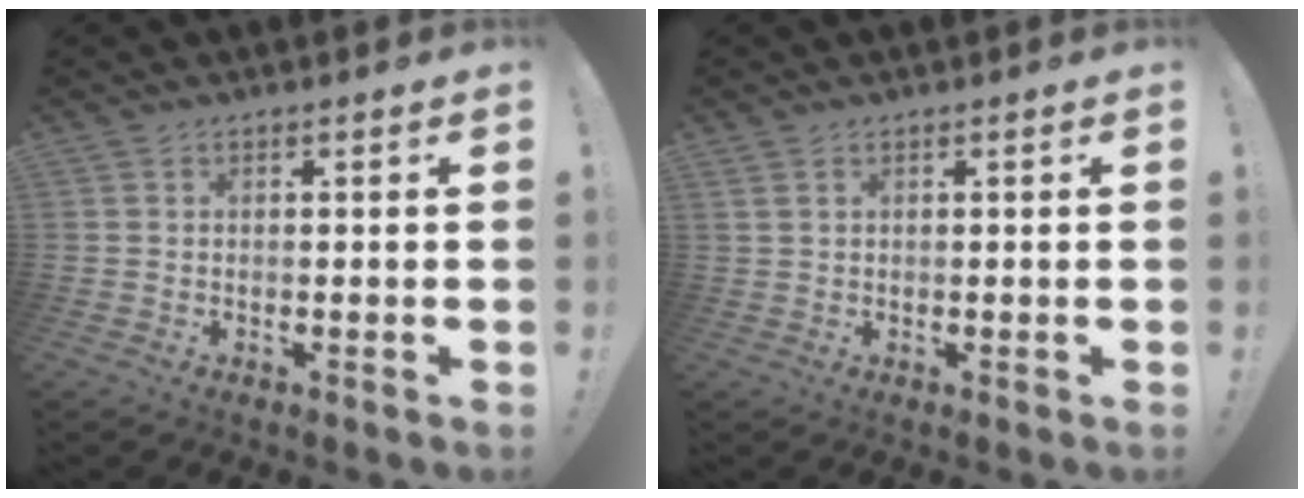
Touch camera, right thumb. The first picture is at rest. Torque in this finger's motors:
{"motor_torque": [-0.08, 0.01, 0.13, -0.15, 0.06]}